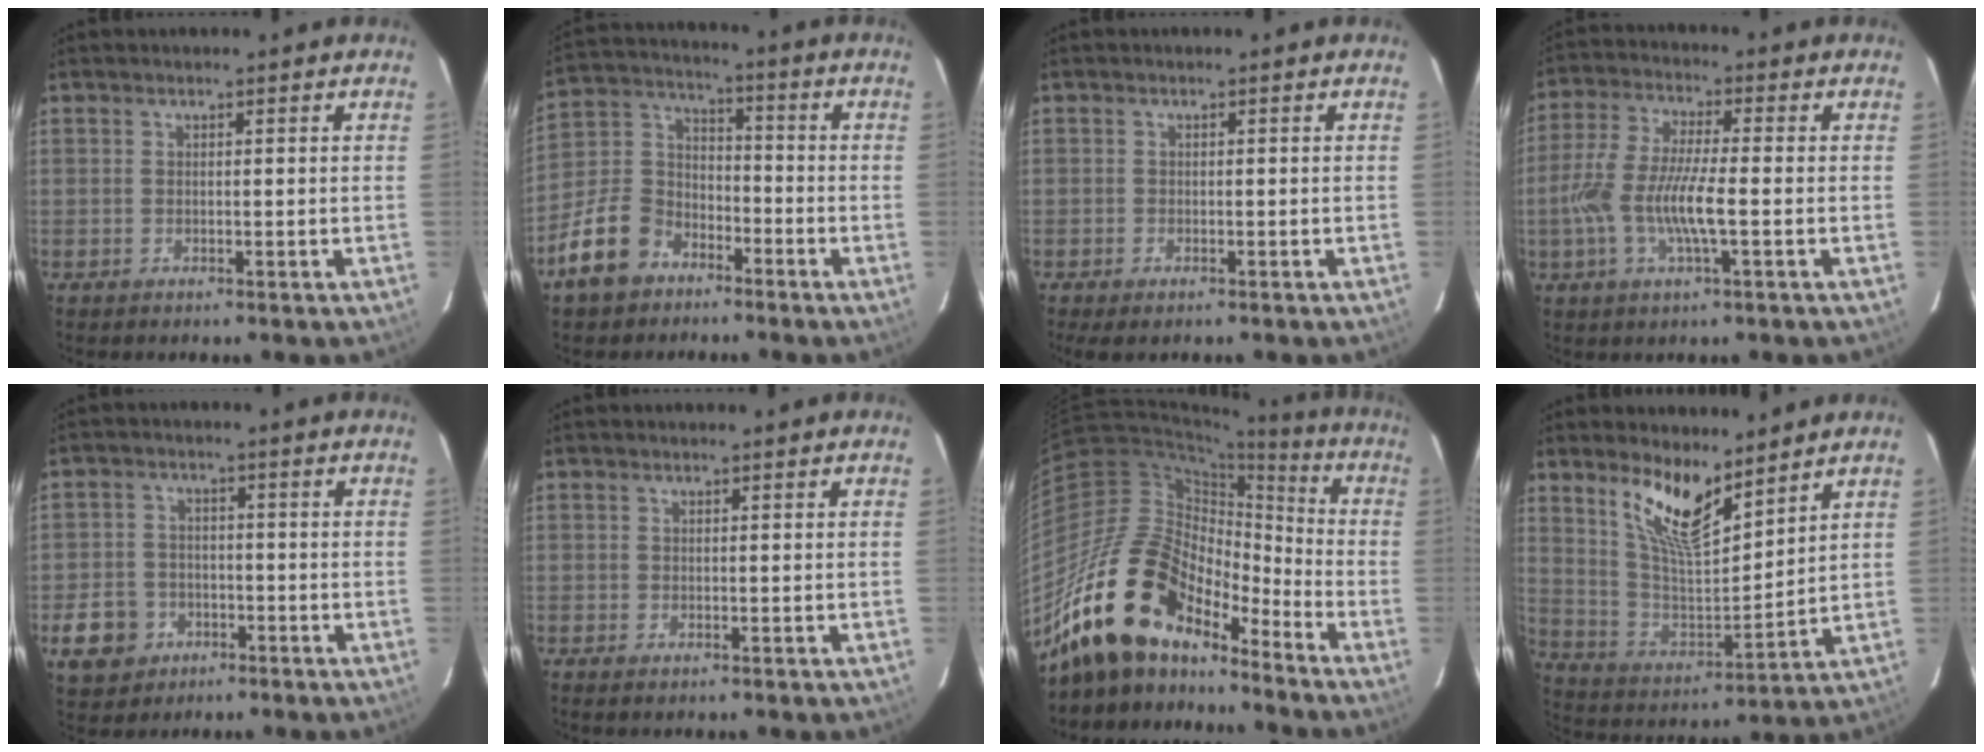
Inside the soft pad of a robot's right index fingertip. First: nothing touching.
{"total": 13.6, "force": [-8.3, 9.3, 5.5], "torque": [-0.141, 0.040, -0.141]}
{"total": 2.2, "force": [-1.5, 1.0, 1.2], "torque": [-0.025, -0.007, -0.028]}
{"total": 11.1, "force": [-2.5, 2.3, 10.5], "torque": [-0.222, -0.003, -0.052]}
{"total": 8.3, "force": [-3.8, 6.9, 2.5], "torque": [-0.076, 0.017, -0.055]}
{"total": 0.8, "force": [-0.6, 0.3, 0.6], "torque": [-0.013, -0.003, -0.010]}
{"total": 21.0, "force": [-15.9, 9.4, 9.9], "torque": [-0.178, 0.006, -0.285]}
{"total": 12.8, "force": [8.9, 3.9, 8.4], "torque": [-0.163, -0.008, 0.177]}